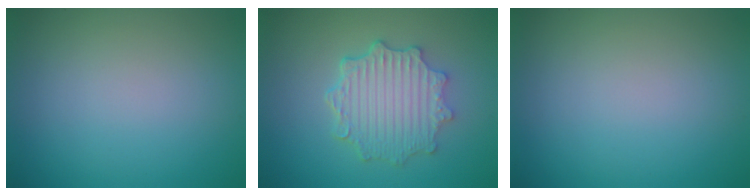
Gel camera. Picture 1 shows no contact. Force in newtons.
{"total": 4.9, "press": 3.9, "slide": 2.9}
{"total": 0.0}